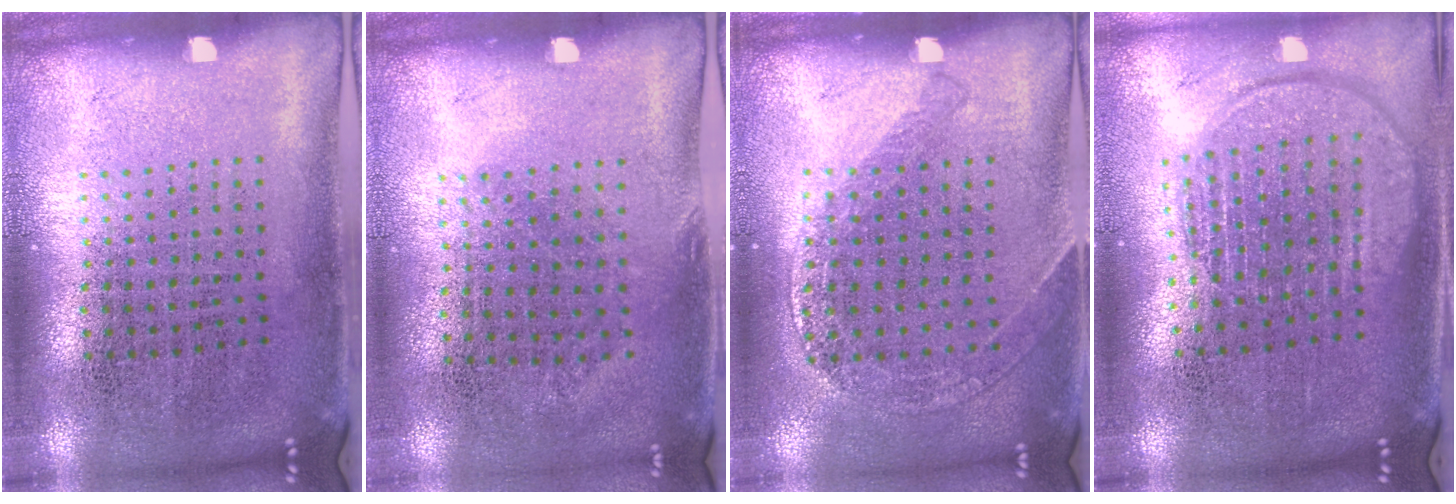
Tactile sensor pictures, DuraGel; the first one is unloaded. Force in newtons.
{"total": 0.8, "press": 0.6, "slide": 0.5}
{"total": 1.3, "press": 1.3, "slide": 0.1}
{"total": 1.9, "press": 1.6, "slide": 0.9}